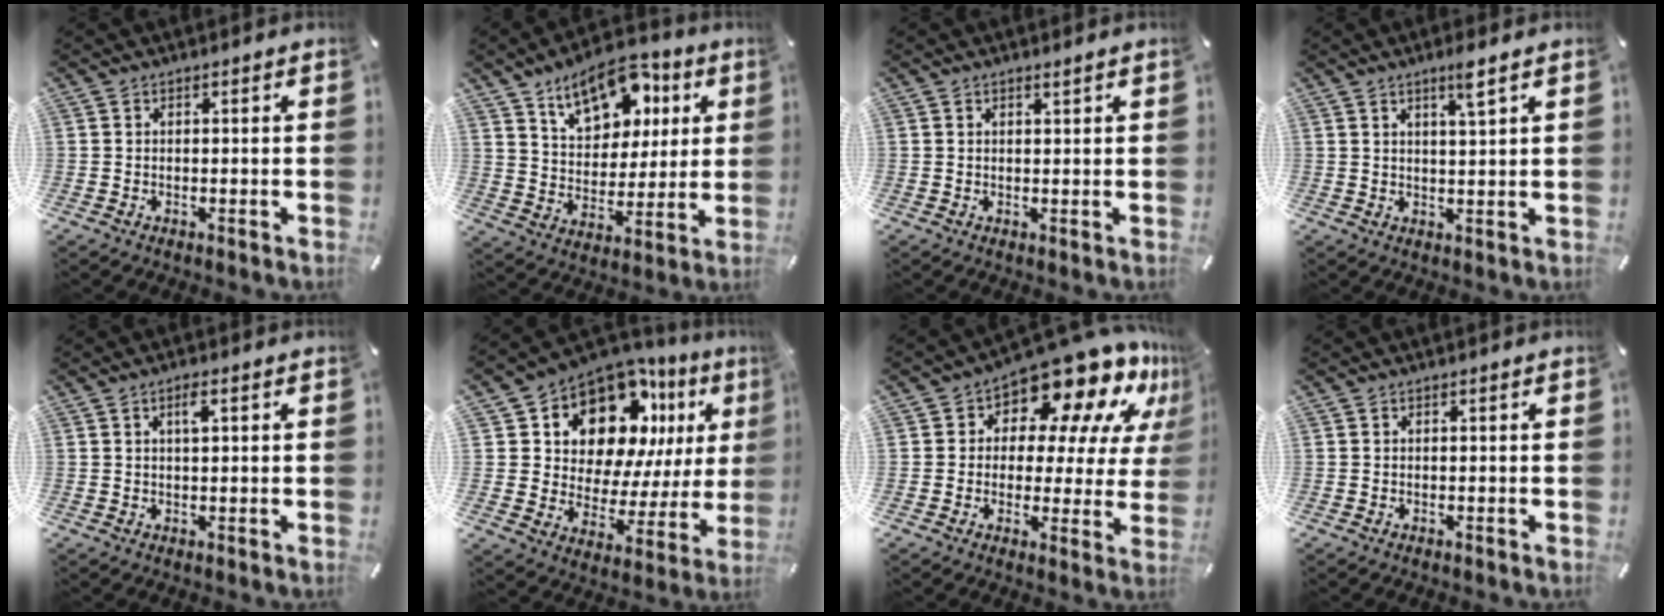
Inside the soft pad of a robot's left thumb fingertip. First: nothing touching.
{"total": 14.8, "force": [8.8, 9.3, 7.3], "torque": [-0.124, -0.038, 0.161]}
{"total": 0.7, "force": [0.7, 0.0, 0.0], "torque": [-0.001, -0.001, 0.013]}
{"total": 4.0, "force": [2.8, 0.0, 2.9], "torque": [-0.056, -0.007, 0.045]}
{"total": 1.9, "force": [0.9, 0.4, 1.6], "torque": [-0.035, 0.003, 0.013]}
{"total": 14.6, "force": [9.5, 9.2, 6.2], "torque": [-0.102, -0.080, 0.170]}
{"total": 14.6, "force": [10.9, 6.4, 7.3], "torque": [-0.107, -0.099, 0.182]}
{"total": 0.0}